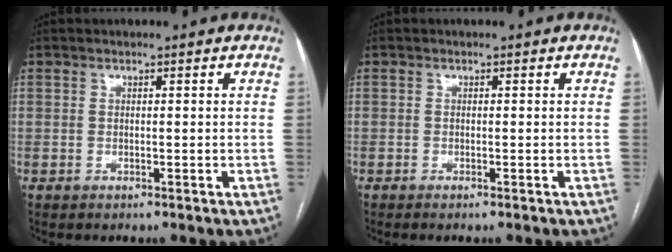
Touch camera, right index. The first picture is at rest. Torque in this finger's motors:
{"motor_torque": [-0.02, -0.02, -0.03, -0.01]}